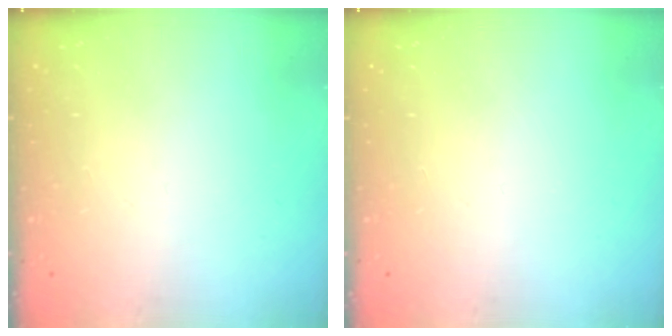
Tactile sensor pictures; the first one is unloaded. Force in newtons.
{"total": 0.0}